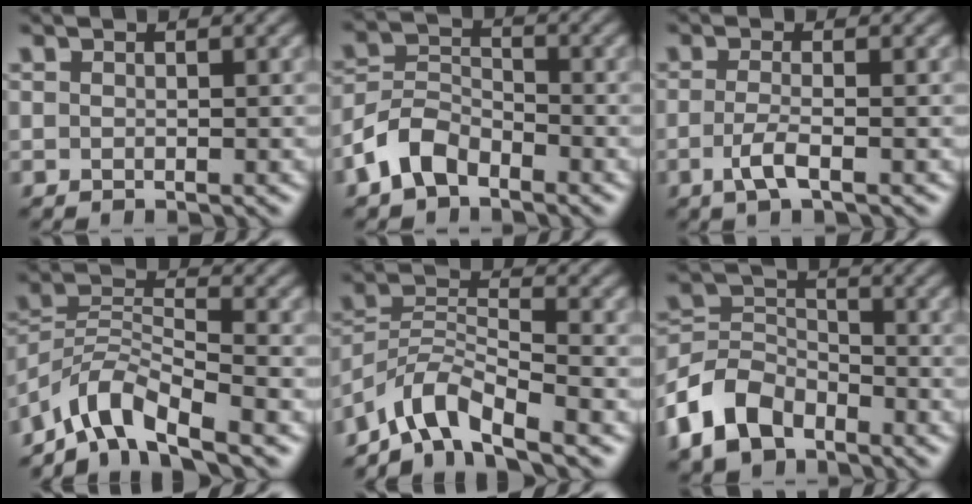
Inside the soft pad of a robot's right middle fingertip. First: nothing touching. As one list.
[{"total": 4.3, "force": [-2.9, 2.5, 2.0], "torque": [-0.042, 0.007, -0.068]}, {"total": 2.2, "force": [-0.8, 0.5, 1.9], "torque": [-0.043, 0.001, -0.022]}, {"total": 6.5, "force": [-5.2, 1.6, 3.5], "torque": [-0.057, 0.002, -0.109]}, {"total": 5.8, "force": [-4.8, 1.4, 3.0], "torque": [-0.052, 0.004, -0.099]}, {"total": 6.6, "force": [-4.1, 4.2, 3.1], "torque": [-0.067, 0.002, -0.094]}]